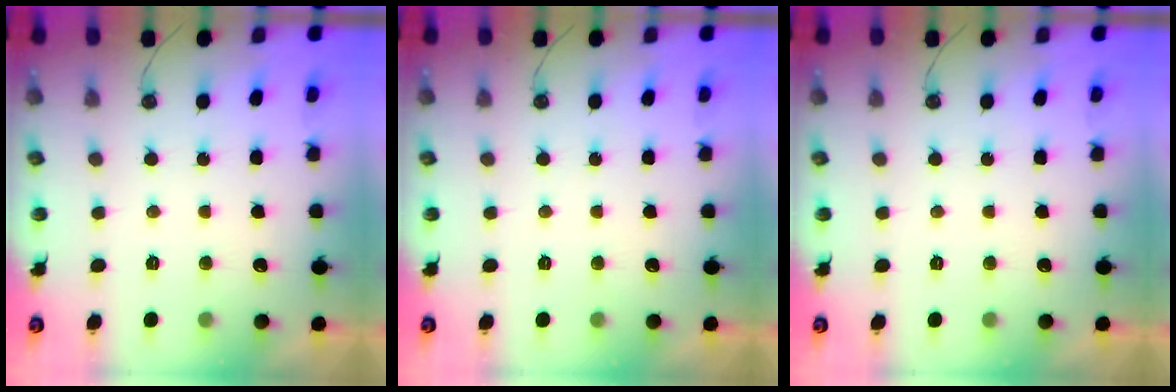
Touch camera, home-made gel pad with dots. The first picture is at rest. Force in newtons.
{"total": 0.0}
{"total": 0.0}